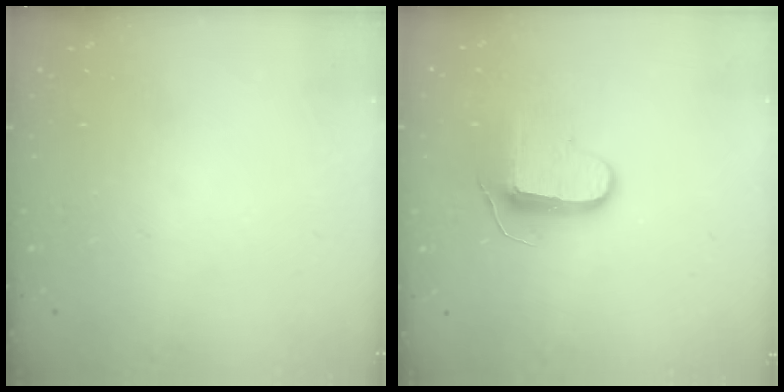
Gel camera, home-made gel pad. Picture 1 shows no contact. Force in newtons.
{"total": 9.7, "press": 9.7, "slide": 0.4}